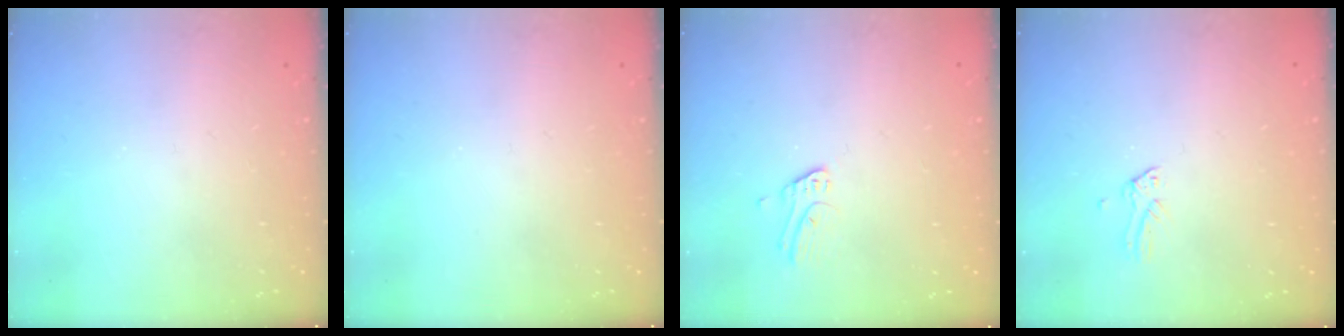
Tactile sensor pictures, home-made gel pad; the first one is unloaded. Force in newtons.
{"total": 0.0}
{"total": 3.4, "press": 3.4, "slide": 0.4}
{"total": 0.0}